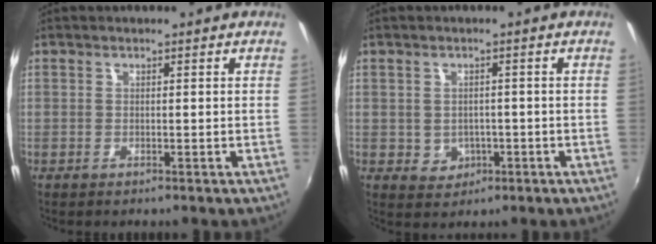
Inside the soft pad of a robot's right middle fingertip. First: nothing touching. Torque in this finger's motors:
{"motor_torque": [0.44, -0.22, -0.04, 0.02]}